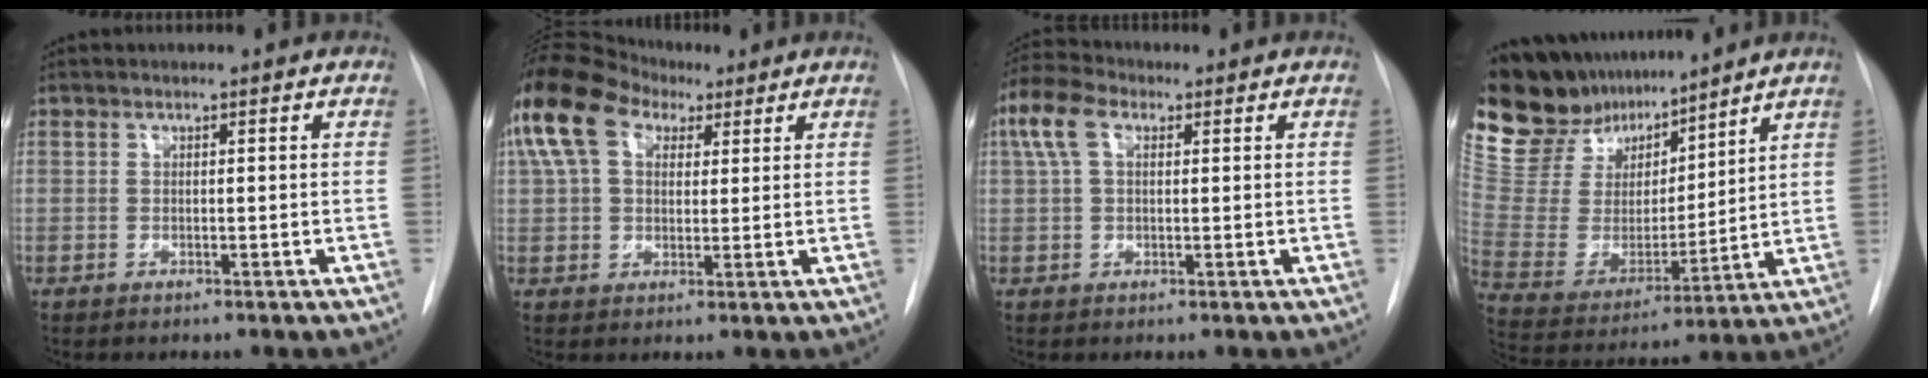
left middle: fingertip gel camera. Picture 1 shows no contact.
{"total": 13.4, "force": [6.9, 8.2, 8.1], "torque": [-0.180, 0.055, 0.124]}
{"total": 5.7, "force": [2.1, 3.1, 4.3], "torque": [-0.109, 0.029, 0.040]}
{"total": 17.2, "force": [15.4, 6.0, 4.7], "torque": [-0.094, 0.007, 0.290]}